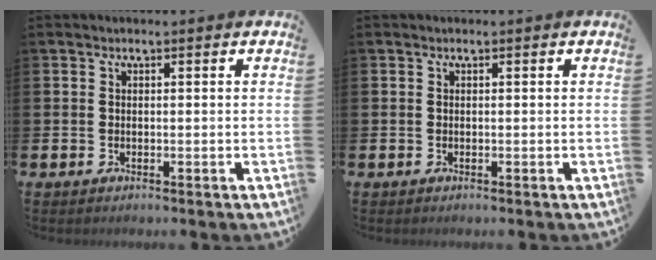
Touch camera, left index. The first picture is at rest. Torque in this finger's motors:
{"motor_torque": [0.01, 0.00, 0.00, 0.00]}